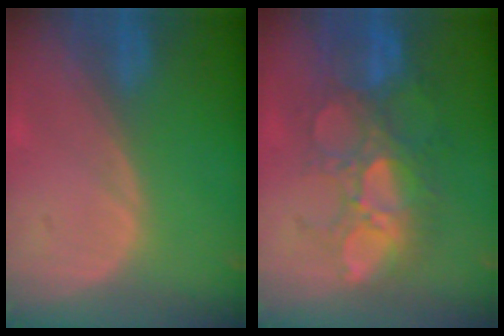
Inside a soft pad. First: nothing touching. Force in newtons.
{"total": 10.9, "press": 9.6, "slide": 5.2}